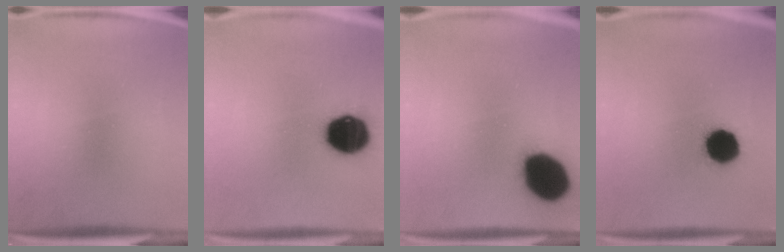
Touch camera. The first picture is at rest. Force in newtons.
{"total": 17.4}
{"total": 19.3}
{"total": 12.1}